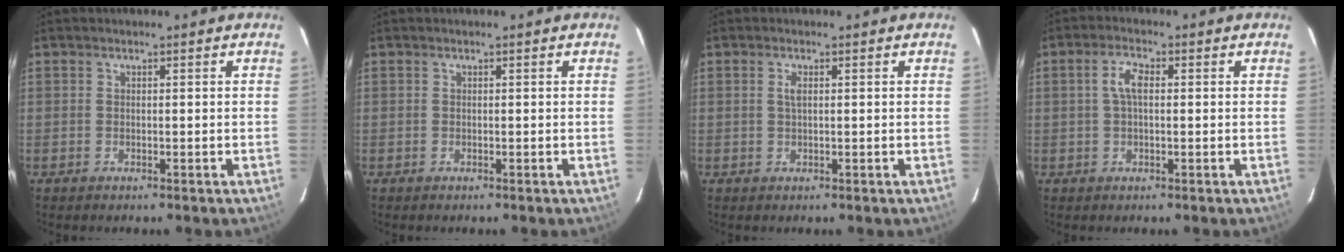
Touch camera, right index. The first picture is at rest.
{"total": 0.0}
{"total": 1.3, "force": [0.3, 0.5, 1.2], "torque": [-0.024, 0.002, 0.005]}
{"total": 3.7, "force": [0.4, 1.6, 3.3], "torque": [-0.069, 0.010, 0.008]}